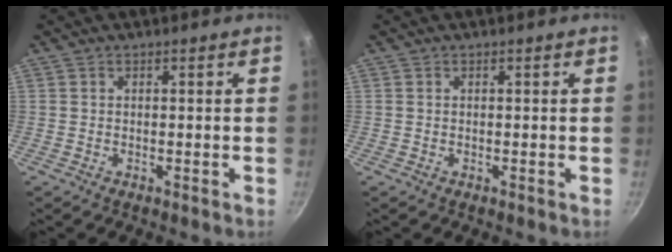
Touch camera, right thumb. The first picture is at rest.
{"total": 0.0}